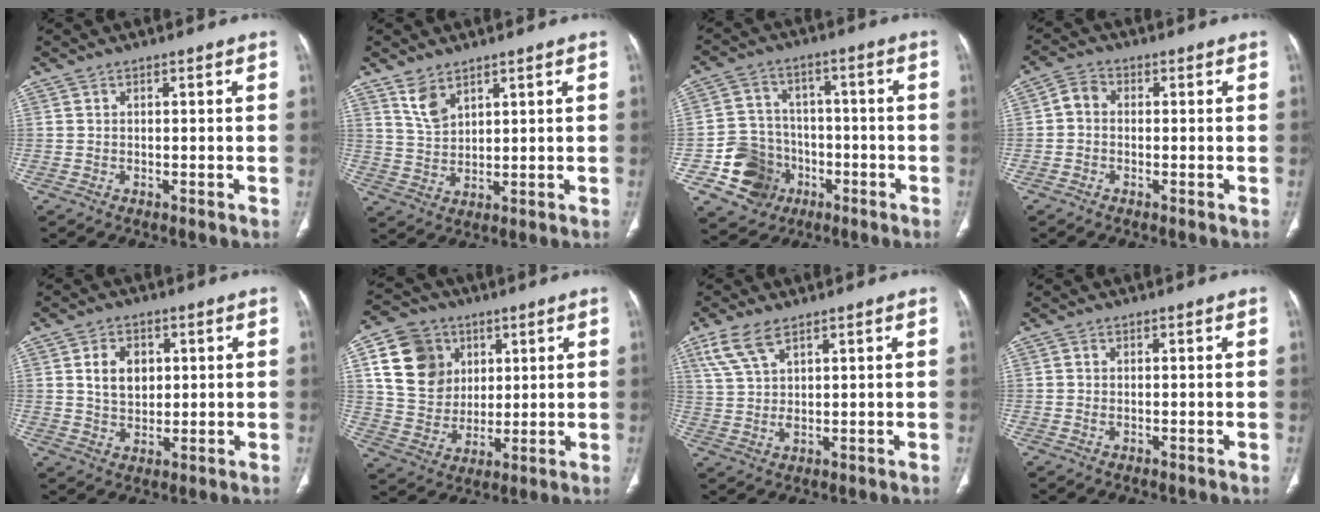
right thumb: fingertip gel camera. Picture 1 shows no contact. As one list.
[{"total": 5.0, "force": [3.5, 2.5, 2.7], "torque": [-0.043, -0.019, 0.079]}, {"total": 11.8, "force": [-4.4, 10.6, 3.0], "torque": [-0.019, 0.041, -0.063]}, {"total": 3.3, "force": [-0.3, 2.6, 2.0], "torque": [-0.030, 0.010, -0.016]}, {"total": 6.9, "force": [1.8, 4.9, 4.4], "torque": [-0.048, -0.011, 0.036]}, {"total": 15.3, "force": [5.4, 12.7, 6.7], "torque": [-0.097, -0.004, 0.104]}, {"total": 7.0, "force": [4.1, 2.9, 4.8], "torque": [-0.107, -0.008, 0.091]}, {"total": 0.6, "force": [-0.1, 0.4, 0.5], "torque": [-0.014, 0.001, -0.001]}]